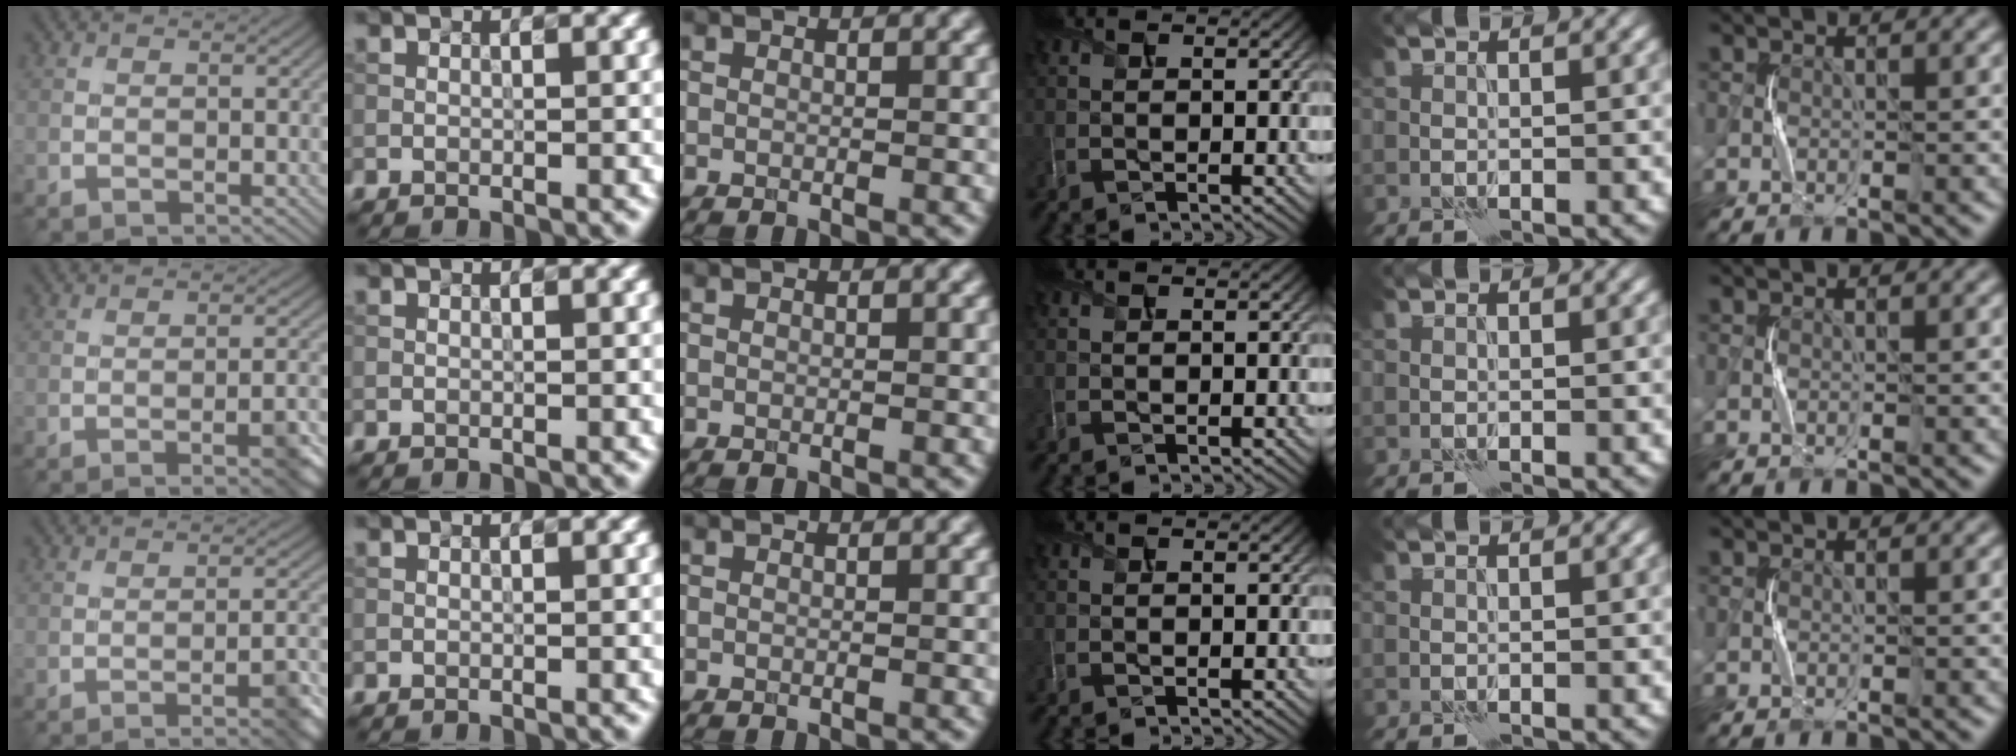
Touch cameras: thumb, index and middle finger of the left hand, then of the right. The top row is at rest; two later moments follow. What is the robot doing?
{"motion": "squeeze", "object": "paper clamp"}